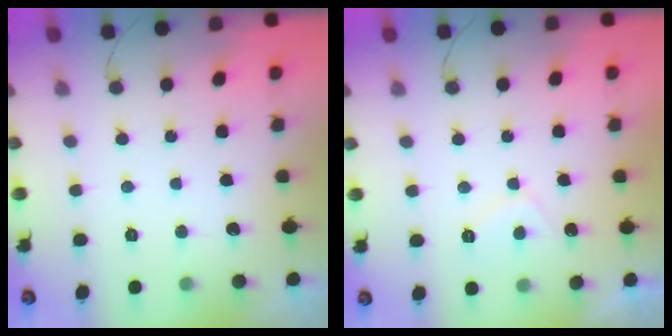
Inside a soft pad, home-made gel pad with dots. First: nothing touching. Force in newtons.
{"total": 3.9, "press": 3.8, "slide": 0.7}